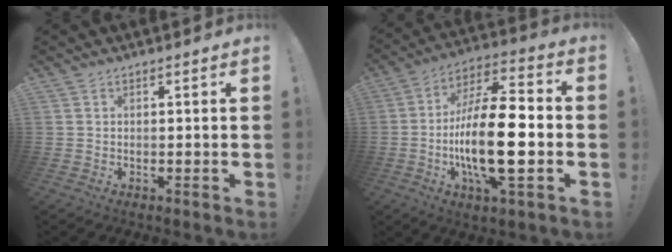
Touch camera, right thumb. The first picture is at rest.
{"total": 21.4, "force": [-3.6, 6.8, 20.0], "torque": [-0.379, 0.004, -0.064]}